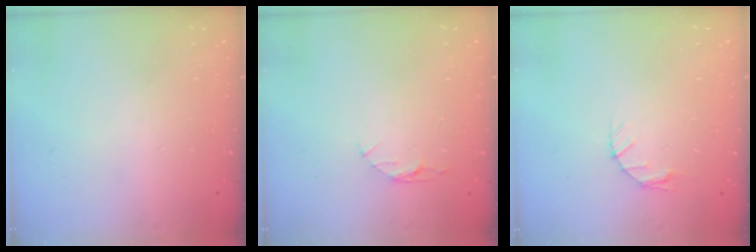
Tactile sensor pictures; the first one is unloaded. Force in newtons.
{"total": 4.3, "press": 4.3, "slide": 0.5}
{"total": 3.7, "press": 3.7, "slide": 0.5}